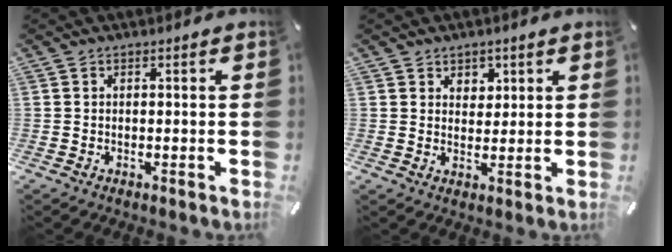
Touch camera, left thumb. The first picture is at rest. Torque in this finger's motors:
{"motor_torque": [-0.07, -0.02, 0.26, -0.28, 0.09]}